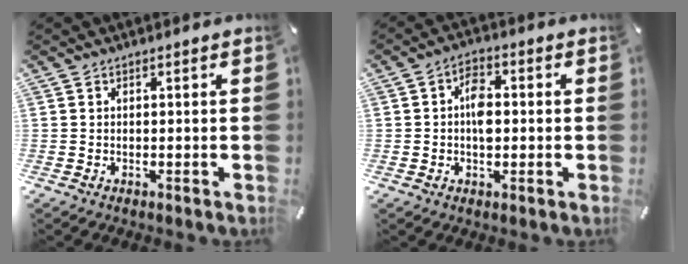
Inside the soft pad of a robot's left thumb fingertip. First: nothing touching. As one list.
[{"total": 5.5, "force": [-0.2, 3.3, 4.4], "torque": [-0.072, 0.002, -0.007]}]